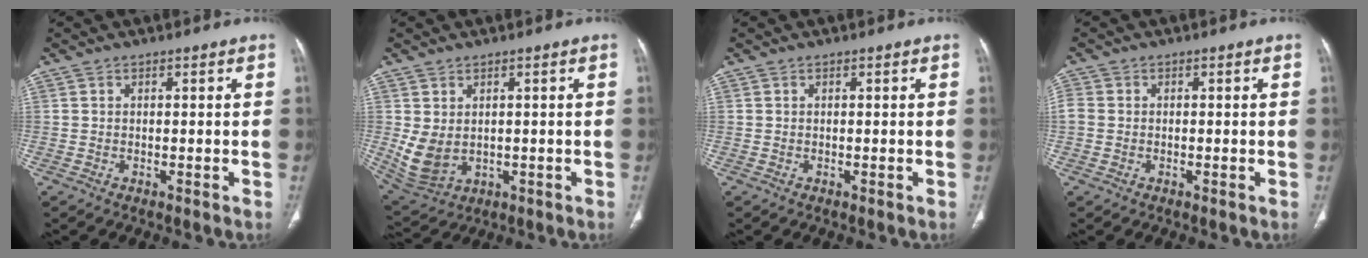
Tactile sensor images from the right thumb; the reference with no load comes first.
{"total": 6.6, "force": [0.4, 4.8, 4.5], "torque": [-0.087, -0.008, 0.035]}
{"total": 0.0}
{"total": 2.5, "force": [-0.2, 2.2, 1.2], "torque": [-0.033, 0.002, -0.005]}